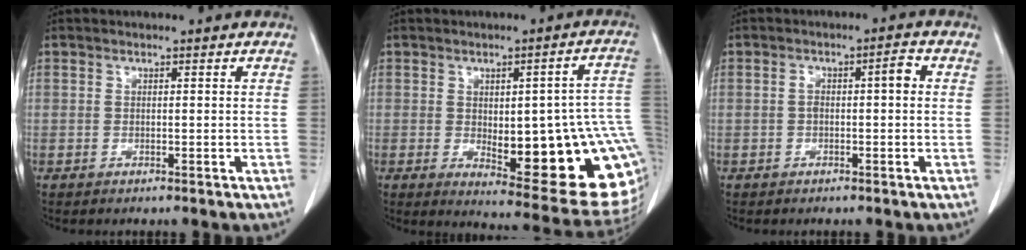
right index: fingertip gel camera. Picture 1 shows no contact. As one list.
[{"total": 22.0, "force": [-2.7, 5.6, 21.1], "torque": [-0.183, 0.011, -0.008]}, {"total": 3.2, "force": [0.1, 0.9, 3.1], "torque": [-0.048, 0.018, 0.003]}]